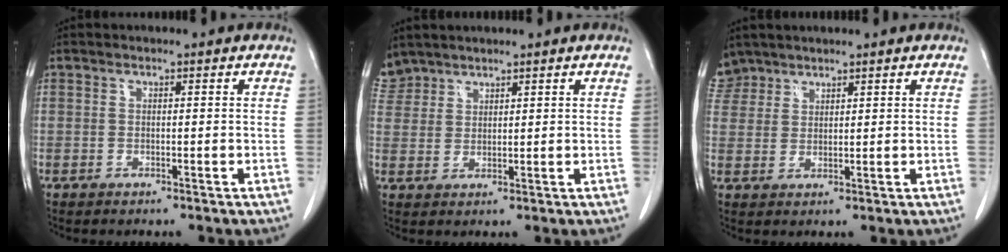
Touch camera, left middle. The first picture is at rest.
{"total": 4.2, "force": [3.9, 1.7, -0.1], "torque": [-0.001, 0.014, 0.084]}
{"total": 4.5, "force": [3.9, 2.4, -0.2], "torque": [0.006, 0.012, 0.081]}